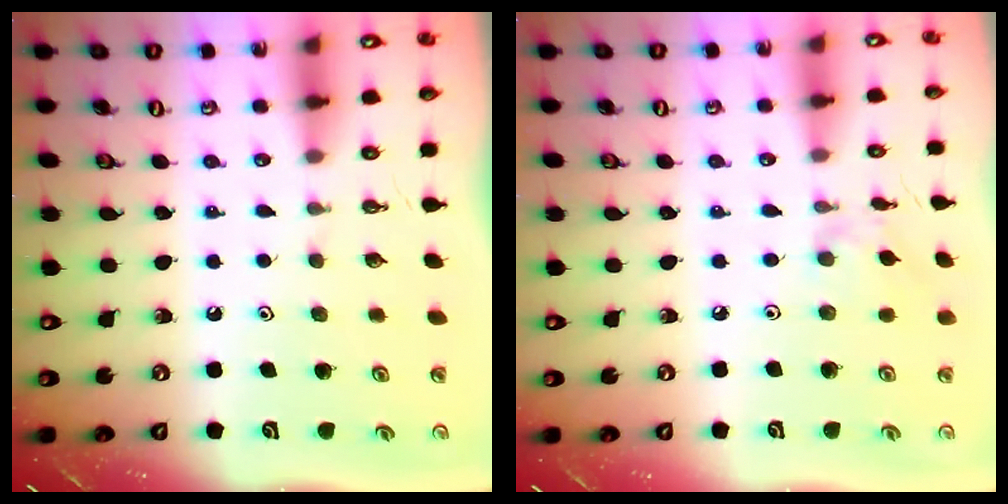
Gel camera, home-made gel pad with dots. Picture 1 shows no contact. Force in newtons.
{"total": 3.0, "press": 3.0, "slide": 0.3}